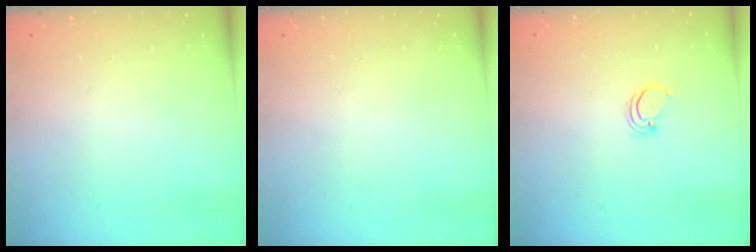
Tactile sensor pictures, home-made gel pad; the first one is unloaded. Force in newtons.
{"total": 0.0}
{"total": 2.0, "press": 2.0, "slide": 0.2}